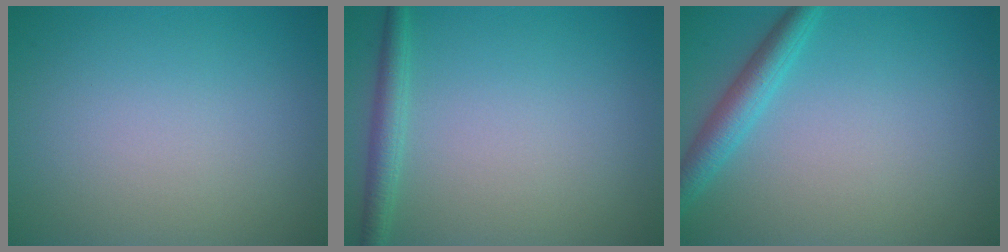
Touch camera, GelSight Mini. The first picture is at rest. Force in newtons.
{"total": 1.9, "press": 1.9, "slide": 0.1}
{"total": 2.8, "press": 2.8, "slide": 0.1}